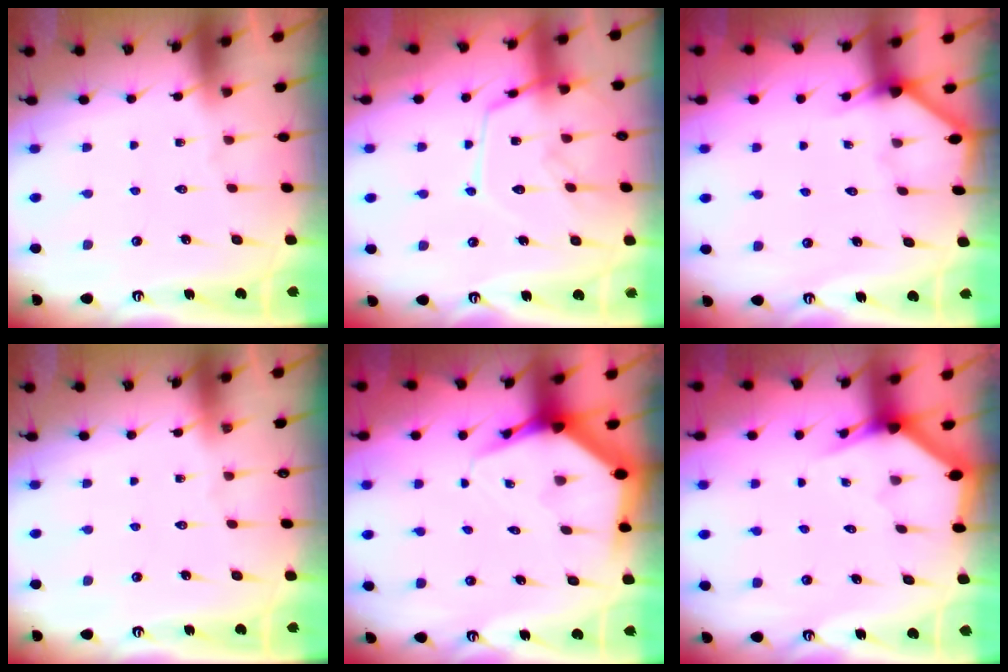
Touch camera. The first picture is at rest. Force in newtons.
{"total": 13.0, "press": 13.0, "slide": 1.2}
{"total": 3.5, "press": 3.5, "slide": 0.2}
{"total": 0.0}
{"total": 5.8, "press": 5.8, "slide": 0.3}
{"total": 2.6, "press": 2.6, "slide": 0.1}